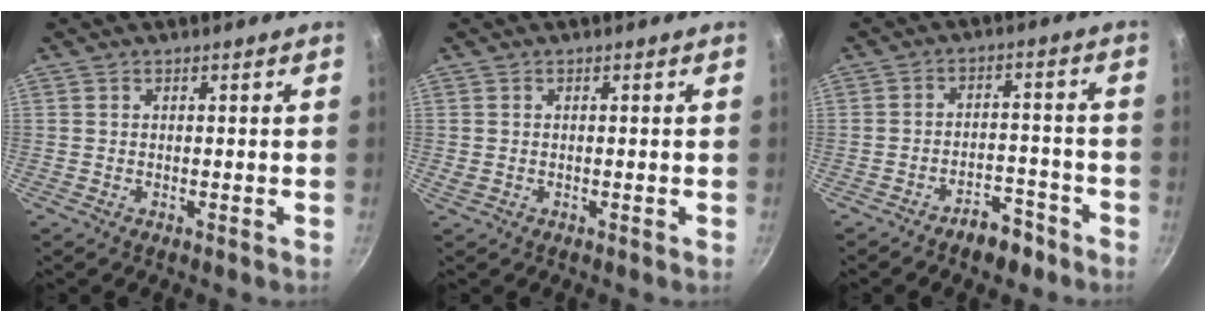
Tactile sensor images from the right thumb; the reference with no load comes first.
{"total": 0.6, "force": [-0.1, 0.4, 0.5], "torque": [-0.010, 0.001, 0.002]}
{"total": 6.1, "force": [-4.5, 3.0, 2.8], "torque": [-0.024, 0.046, -0.062]}